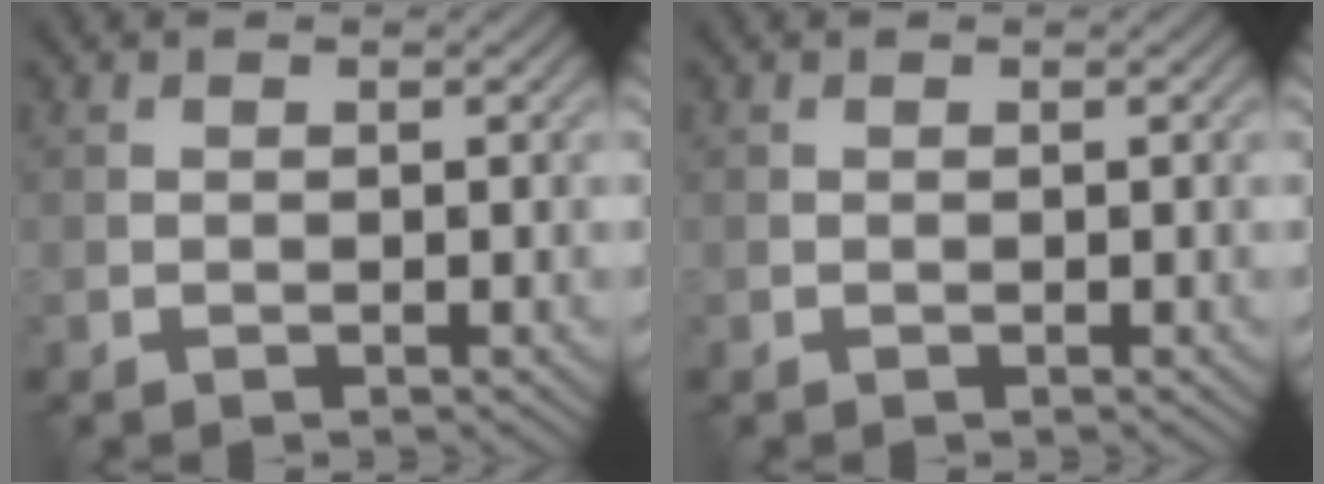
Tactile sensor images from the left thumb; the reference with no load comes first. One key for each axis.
{"total": 0.0}